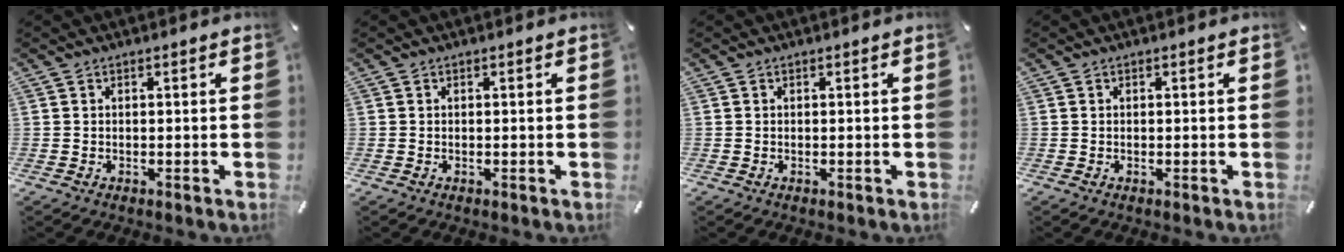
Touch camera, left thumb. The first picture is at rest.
{"total": 0.0}
{"total": 0.0}
{"total": 0.0}